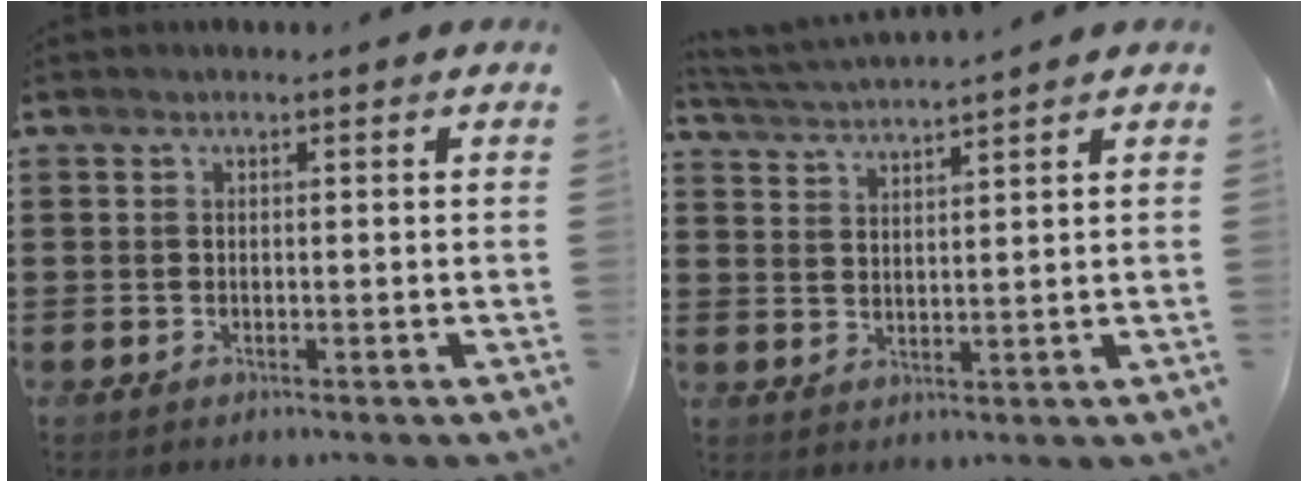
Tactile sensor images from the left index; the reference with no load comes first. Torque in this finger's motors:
{"motor_torque": [0.07, 0.10, 0.09, 0.06]}